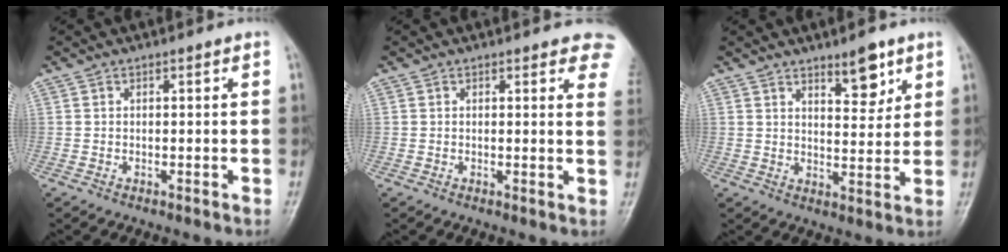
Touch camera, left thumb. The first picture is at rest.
{"total": 6.0, "force": [4.7, 2.3, 2.9], "torque": [0.001, -0.017, 0.032]}
{"total": 6.6, "force": [4.3, 2.6, 4.3], "torque": [-0.044, -0.032, 0.066]}